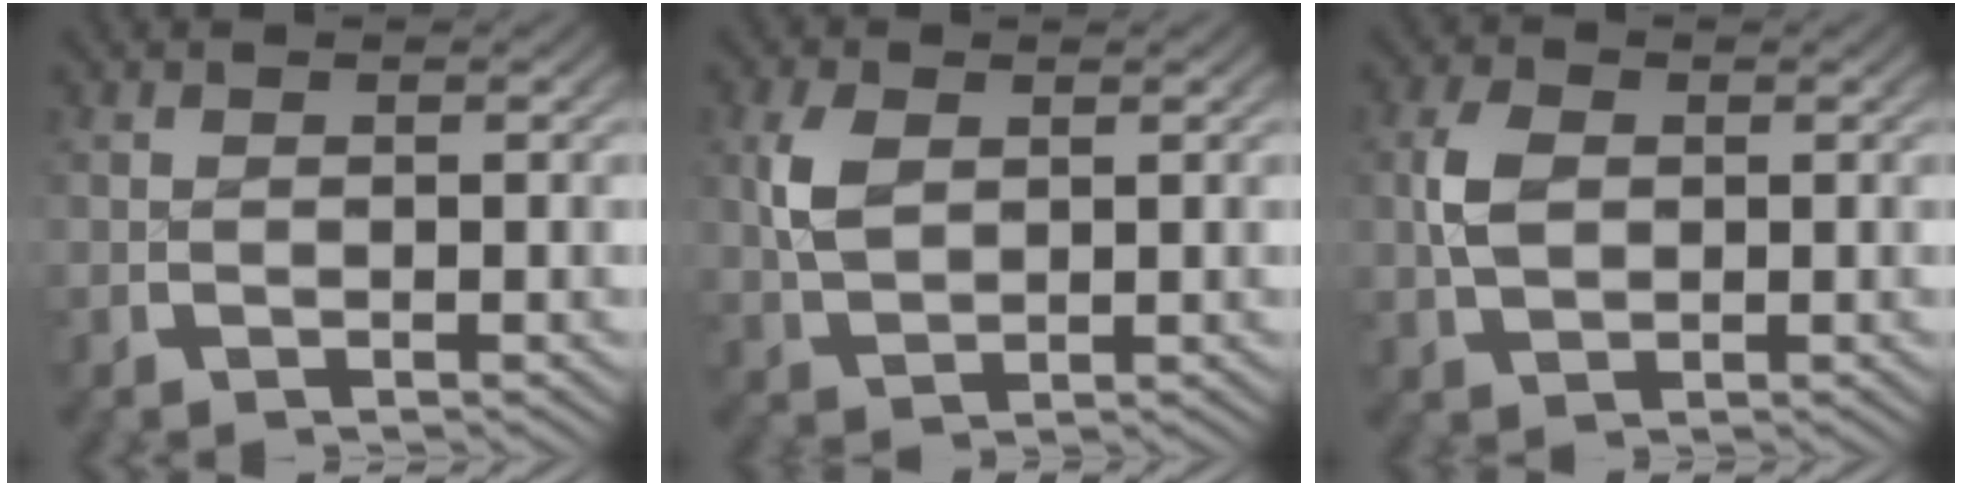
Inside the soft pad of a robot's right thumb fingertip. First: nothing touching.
{"total": 3.2, "force": [1.0, 2.2, 2.2], "torque": [-0.051, -0.007, 0.029]}
{"total": 3.2, "force": [0.4, 2.3, 2.1], "torque": [-0.051, -0.005, 0.013]}